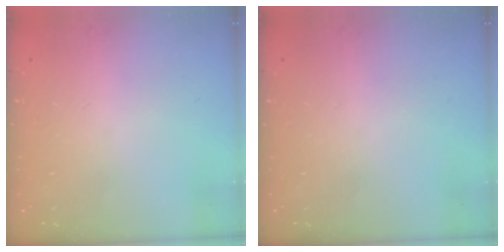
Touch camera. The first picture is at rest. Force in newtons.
{"total": 0.0}